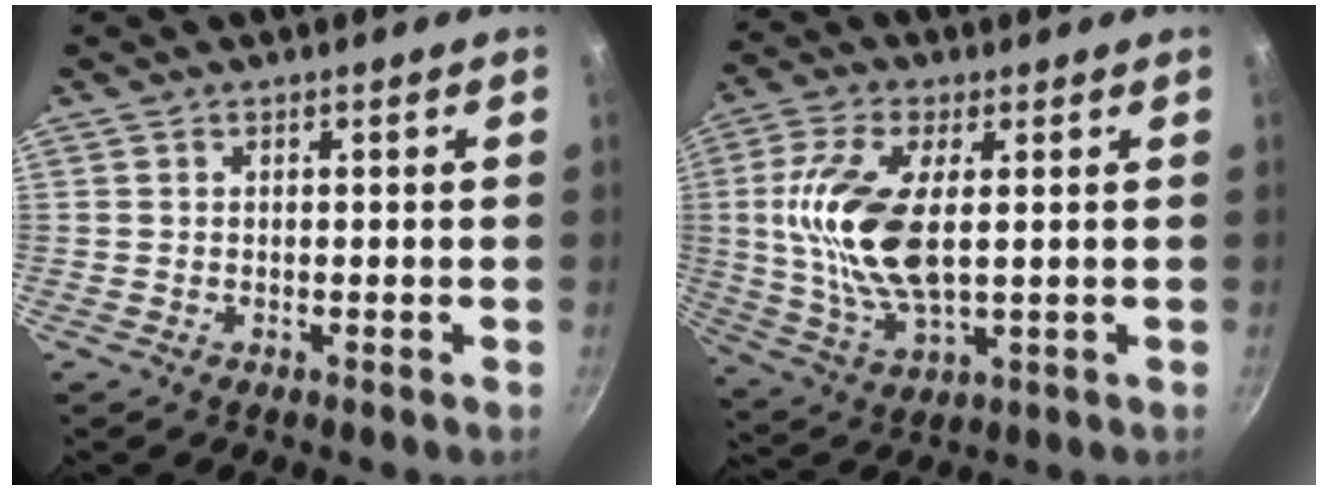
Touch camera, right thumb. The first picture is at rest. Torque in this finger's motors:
{"motor_torque": [1.87, 2.14, 2.16, -0.07, 0.47]}